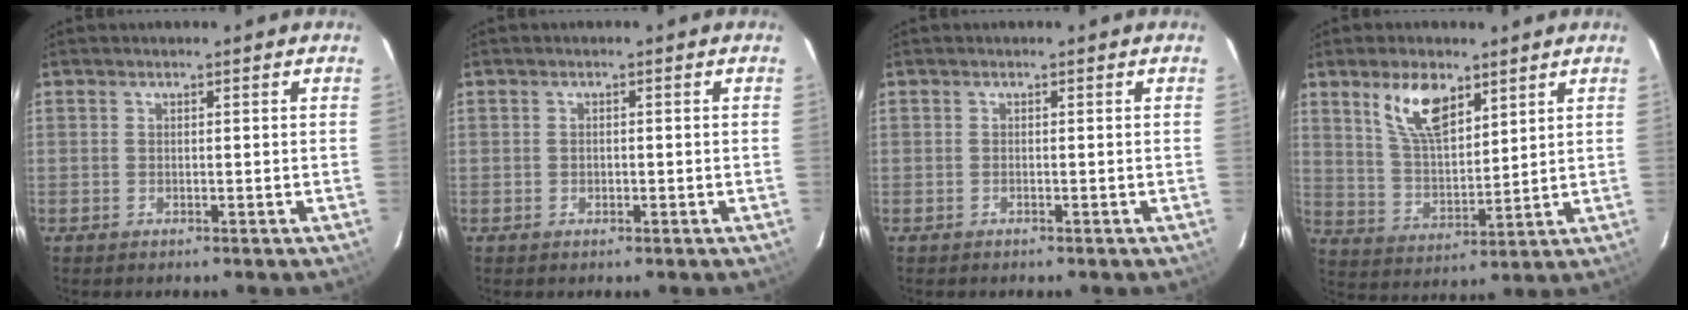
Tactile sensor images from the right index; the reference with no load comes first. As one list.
[{"total": 0.7, "force": [-0.2, 0.7, 0.2], "torque": [-0.001, 0.001, -0.002]}, {"total": 0.0}, {"total": 10.6, "force": [6.2, 4.8, 7.2], "torque": [-0.131, 0.008, 0.126]}]